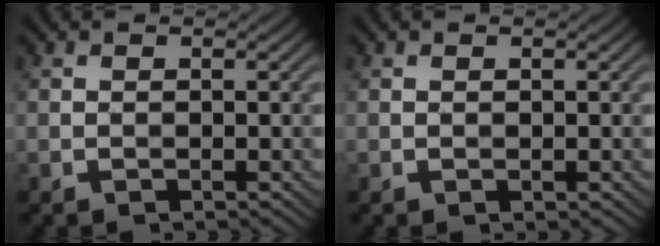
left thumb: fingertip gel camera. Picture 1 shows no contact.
{"total": 0.0}